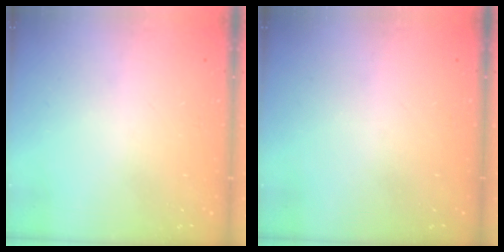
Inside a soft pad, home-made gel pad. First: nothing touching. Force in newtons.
{"total": 0.0}